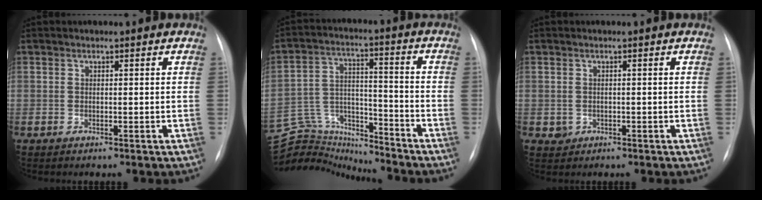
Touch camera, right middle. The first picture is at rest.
{"total": 14.3, "force": [-14.3, 1.4, 0.3], "torque": [-0.012, 0.043, -0.246]}
{"total": 1.4, "force": [-0.3, 1.4, 0.2], "torque": [-0.002, 0.003, -0.001]}